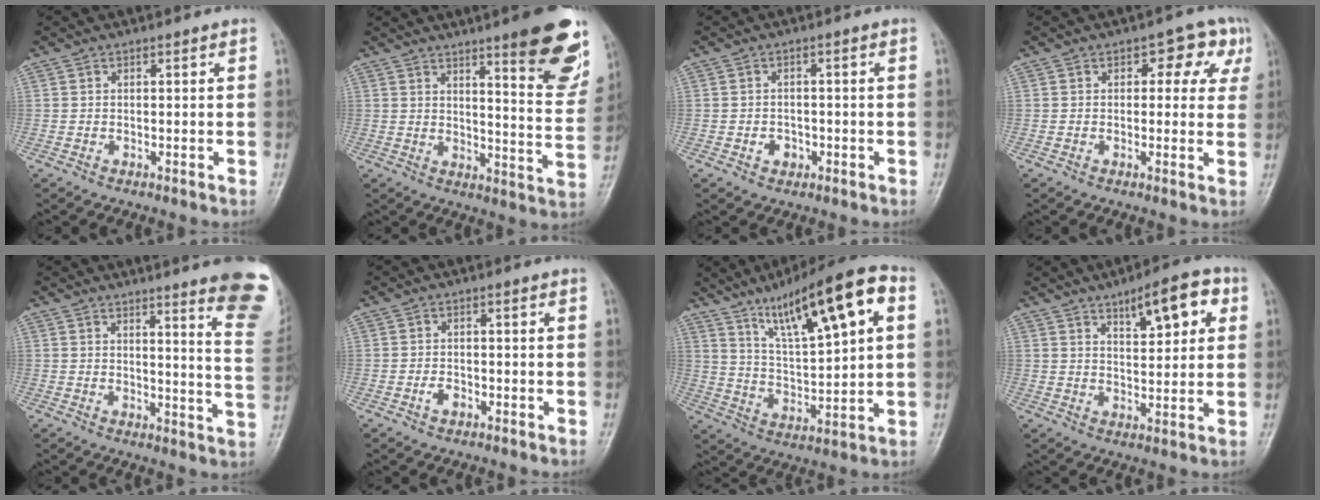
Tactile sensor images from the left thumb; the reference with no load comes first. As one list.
[{"total": 10.1, "force": [5.9, 2.1, 8.0], "torque": [-0.077, -0.030, 0.072]}, {"total": 2.5, "force": [-1.1, 2.0, 1.0], "torque": [-0.003, 0.009, -0.014]}, {"total": 6.5, "force": [2.2, 4.2, 4.5], "torque": [-0.003, 0.000, 0.014]}, {"total": 14.5, "force": [10.4, 1.1, 10.0], "torque": [-0.095, -0.081, 0.108]}, {"total": 2.1, "force": [-1.2, 1.3, 1.1], "torque": [-0.019, 0.009, -0.020]}, {"total": 18.6, "force": [8.5, 4.6, 15.9], "torque": [-0.236, -0.010, 0.145]}, {"total": 9.5, "force": [4.5, 3.5, 7.7], "torque": [-0.085, -0.015, 0.062]}]